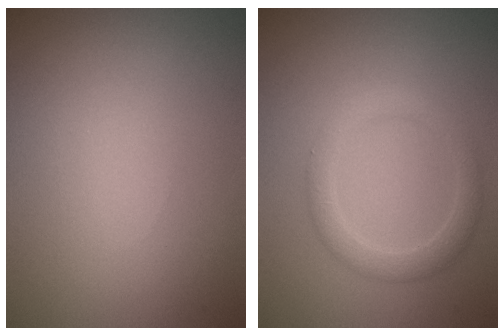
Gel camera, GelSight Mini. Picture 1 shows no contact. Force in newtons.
{"total": 2.5, "press": 2.5, "slide": 0.1}